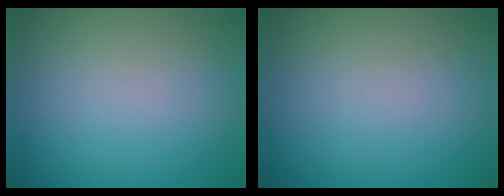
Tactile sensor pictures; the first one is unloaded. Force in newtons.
{"total": 0.0}